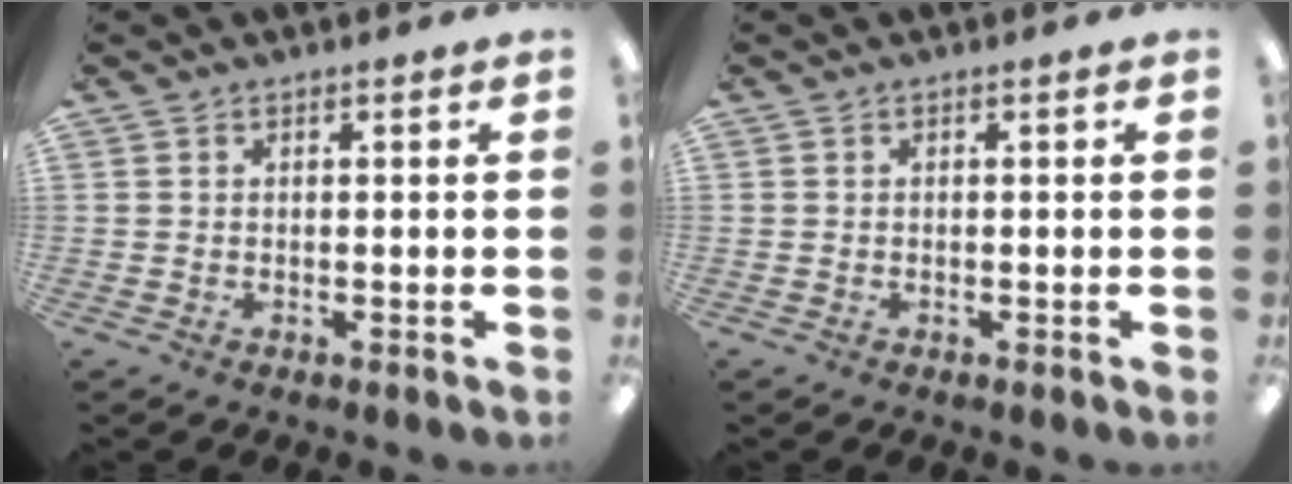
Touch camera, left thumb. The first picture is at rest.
{"total": 0.0}